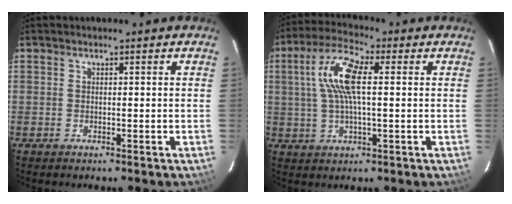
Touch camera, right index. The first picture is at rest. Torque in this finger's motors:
{"motor_torque": [0.70, -0.25, 0.65, 0.21]}